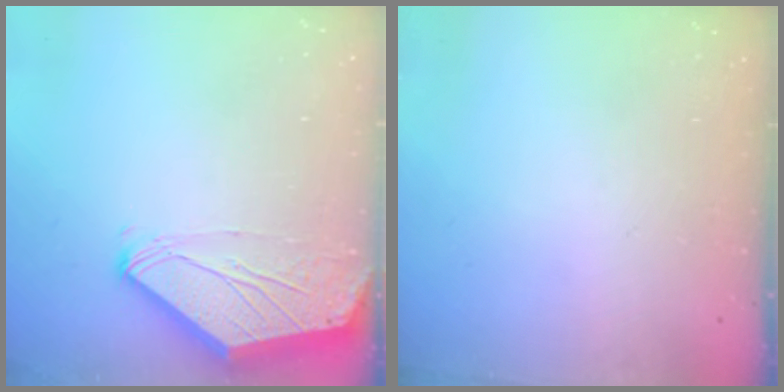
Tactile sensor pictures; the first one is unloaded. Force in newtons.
{"total": 0.0}